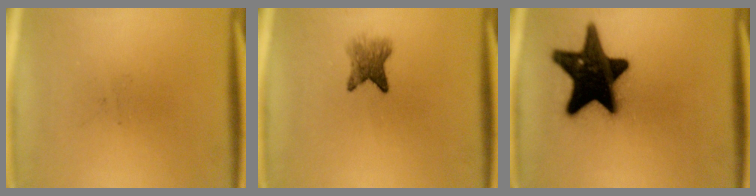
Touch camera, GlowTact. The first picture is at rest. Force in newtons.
{"total": 3.9}
{"total": 18.9}